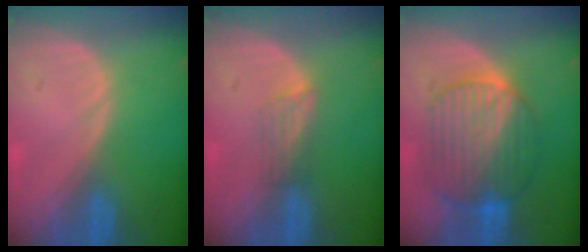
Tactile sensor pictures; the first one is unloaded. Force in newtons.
{"total": 2.4, "press": 1.9, "slide": 1.5}
{"total": 10.2, "press": 10.1, "slide": 0.7}